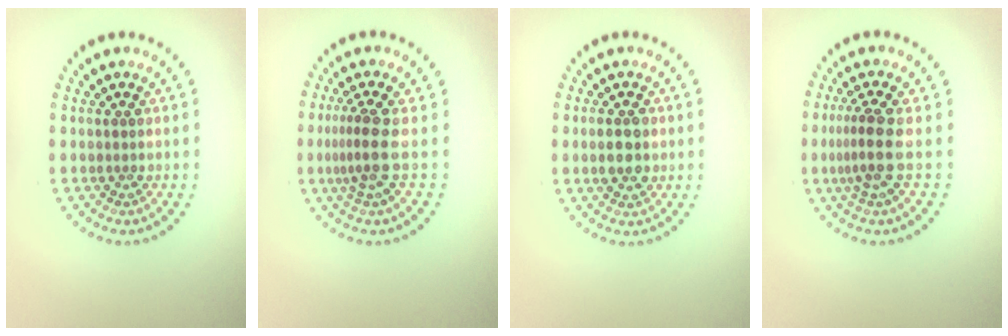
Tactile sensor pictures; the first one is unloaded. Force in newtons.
{"total": 2.8, "press": 2.0, "slide": 1.9}
{"total": 2.8, "press": 2.8, "slide": 0.2}
{"total": 2.8, "press": 2.0, "slide": 1.9}